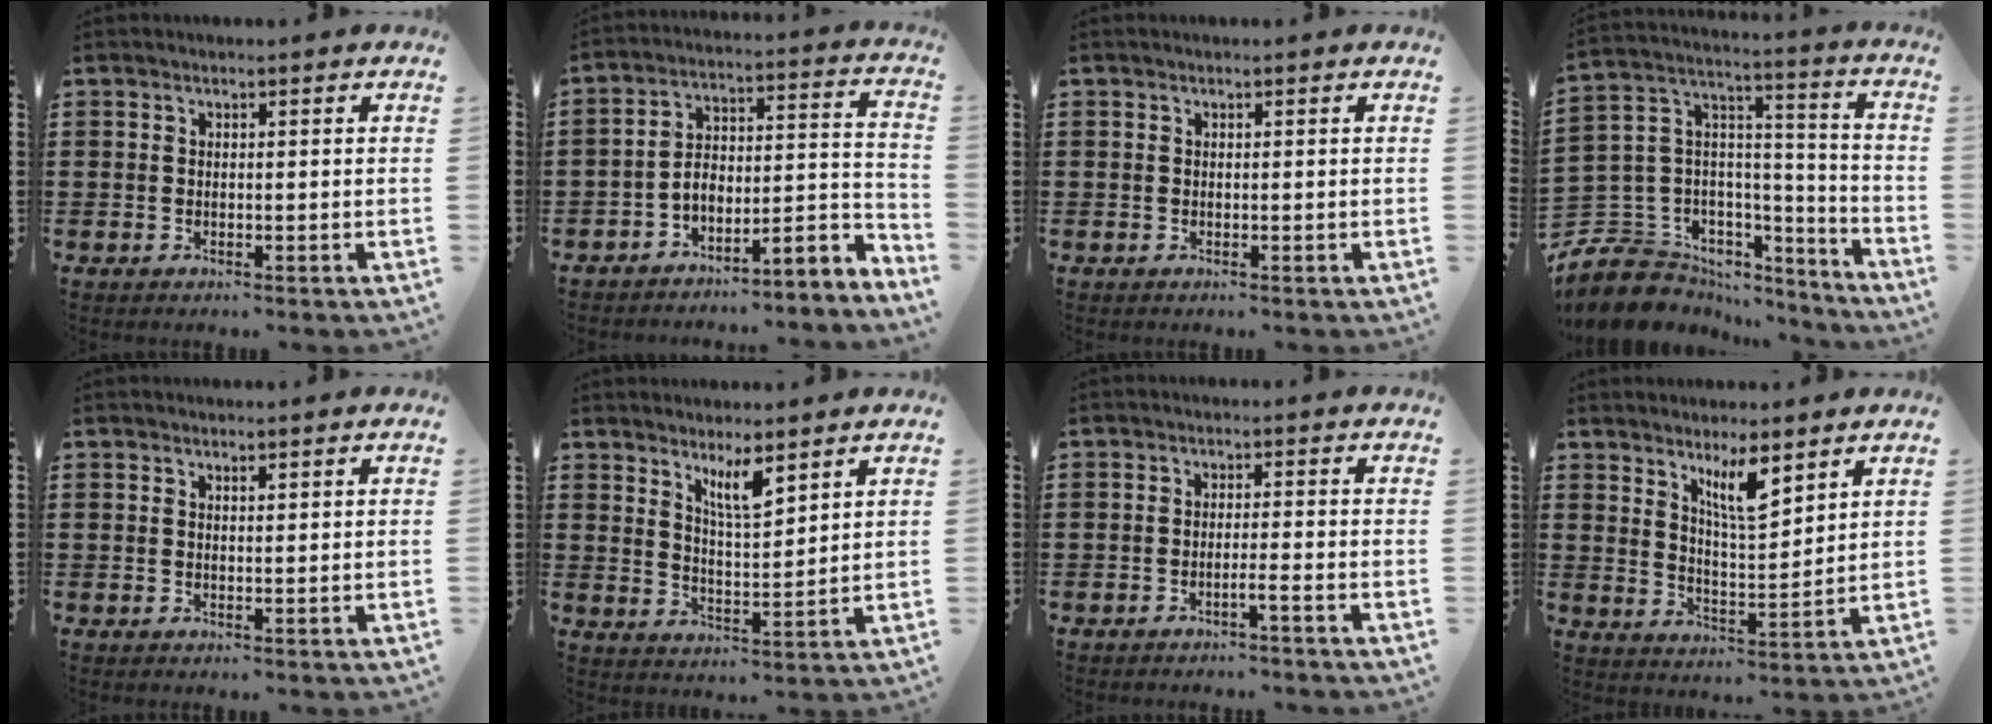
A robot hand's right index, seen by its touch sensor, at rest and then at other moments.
{"total": 4.5, "force": [-3.4, 1.4, 2.5], "torque": [-0.047, -0.013, -0.071]}
{"total": 0.0}
{"total": 8.4, "force": [-5.2, 6.5, 1.5], "torque": [-0.071, -0.014, -0.098]}
{"total": 0.8, "force": [0.7, 0.2, 0.4], "torque": [-0.008, 0.001, 0.014]}
{"total": 5.4, "force": [4.1, 1.0, 3.3], "torque": [-0.067, -0.010, 0.071]}
{"total": 1.6, "force": [-1.2, -0.3, 1.0], "torque": [-0.018, -0.002, -0.022]}
{"total": 6.8, "force": [4.8, 1.4, 4.6], "torque": [-0.087, -0.016, 0.081]}